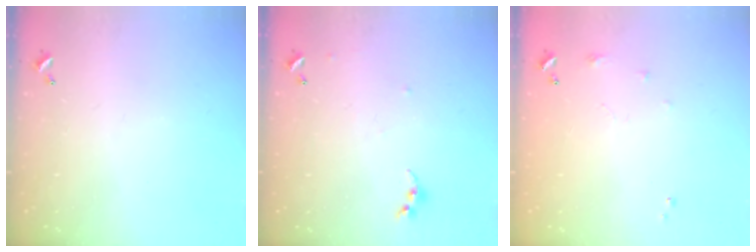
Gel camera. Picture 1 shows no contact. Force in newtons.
{"total": 5.1, "press": 5.0, "slide": 0.5}
{"total": 5.9, "press": 5.9, "slide": 0.8}